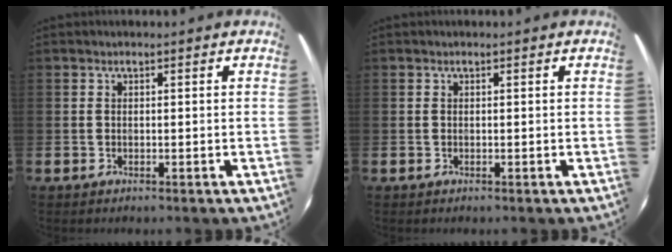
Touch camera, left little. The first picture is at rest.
{"total": 0.0}